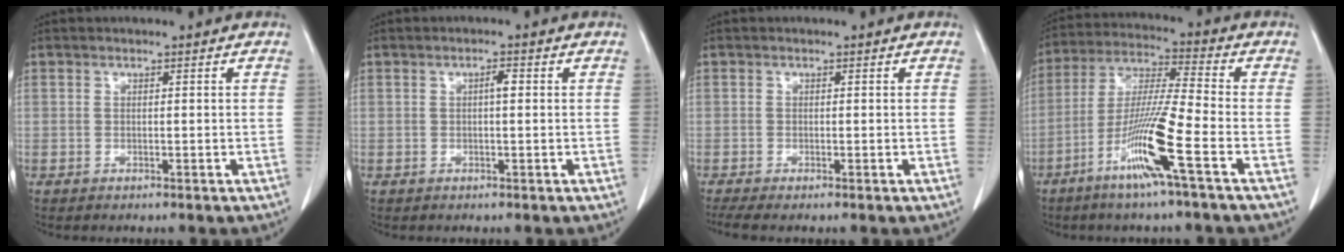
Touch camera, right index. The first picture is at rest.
{"total": 1.5, "force": [0.2, 0.3, 1.4], "torque": [-0.023, 0.004, 0.003]}
{"total": 1.9, "force": [-1.2, 0.1, 1.5], "torque": [-0.035, -0.005, -0.024]}
{"total": 12.3, "force": [-5.7, -0.9, 10.8], "torque": [-0.213, -0.013, -0.114]}